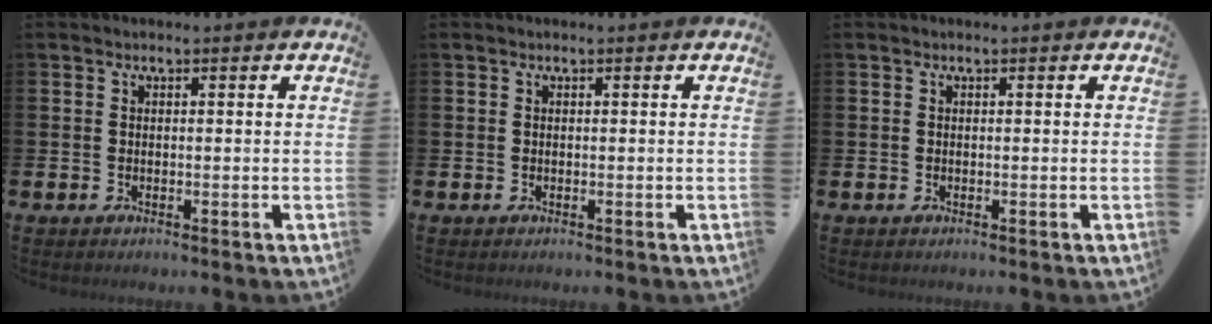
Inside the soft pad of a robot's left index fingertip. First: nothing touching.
{"total": 0.0}
{"total": 0.0}